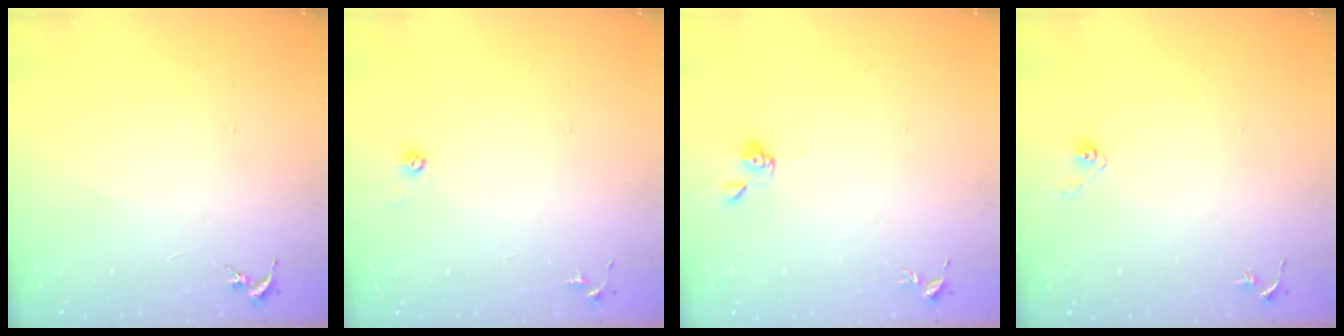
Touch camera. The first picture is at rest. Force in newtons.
{"total": 3.1, "press": 3.0, "slide": 0.8}
{"total": 5.2, "press": 5.1, "slide": 0.6}
{"total": 3.9, "press": 3.3, "slide": 2.0}